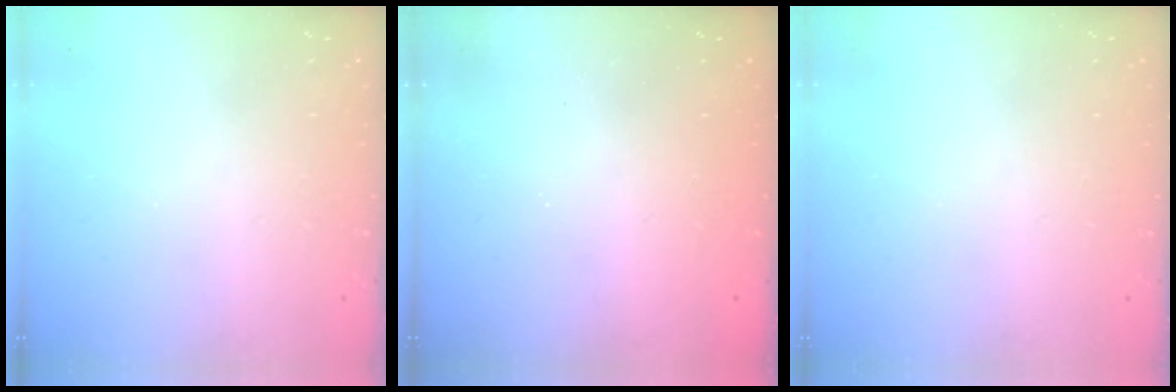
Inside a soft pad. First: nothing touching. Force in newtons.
{"total": 2.3, "press": 2.2, "slide": 0.8}
{"total": 0.0}